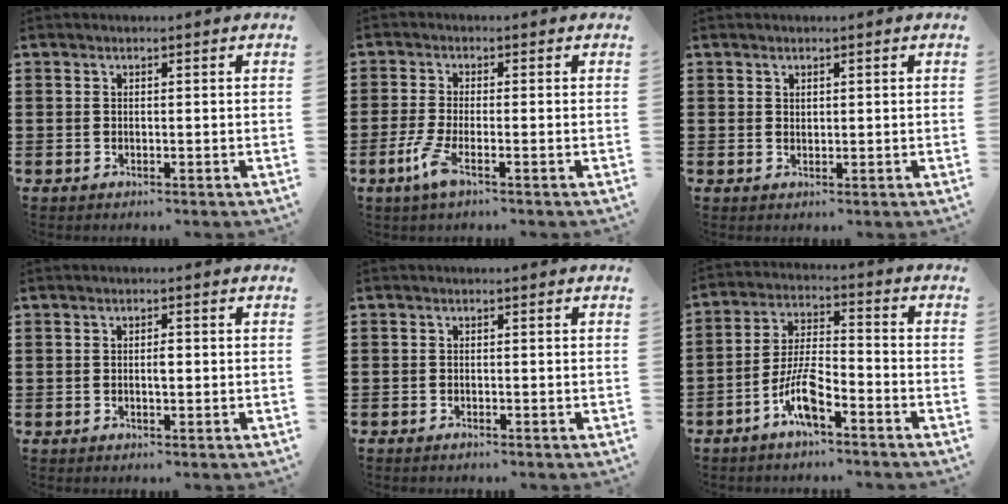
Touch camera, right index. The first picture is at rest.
{"total": 4.3, "force": [-2.1, 0.8, 3.7], "torque": [-0.089, -0.017, -0.042]}
{"total": 0.8, "force": [0.7, 0.5, 0.2], "torque": [-0.005, 0.003, 0.013]}
{"total": 1.4, "force": [0.0, 0.5, 1.3], "torque": [-0.026, 0.000, -0.002]}
{"total": 0.6, "force": [-0.6, 0.0, 0.2], "torque": [-0.006, -0.005, -0.010]}
{"total": 7.6, "force": [-4.7, 2.1, 5.6], "torque": [-0.132, -0.002, -0.092]}